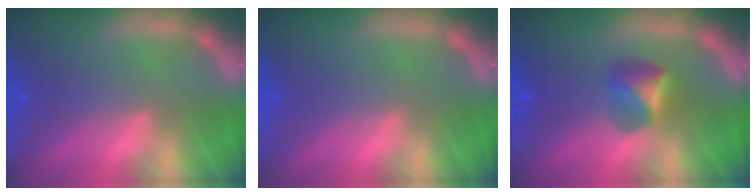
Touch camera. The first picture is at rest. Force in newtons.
{"total": 0.0}
{"total": 2.9}